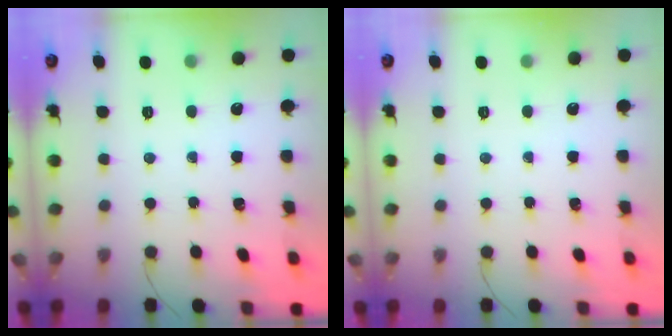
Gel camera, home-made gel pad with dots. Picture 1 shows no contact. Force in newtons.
{"total": 0.0}